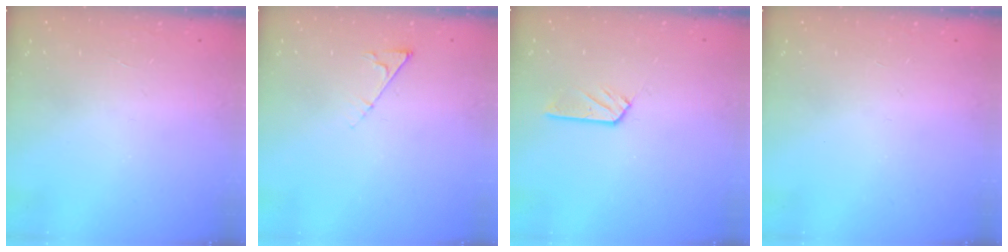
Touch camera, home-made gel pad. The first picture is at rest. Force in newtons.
{"total": 4.5, "press": 4.5, "slide": 0.5}
{"total": 5.3, "press": 5.3, "slide": 0.3}
{"total": 0.0}